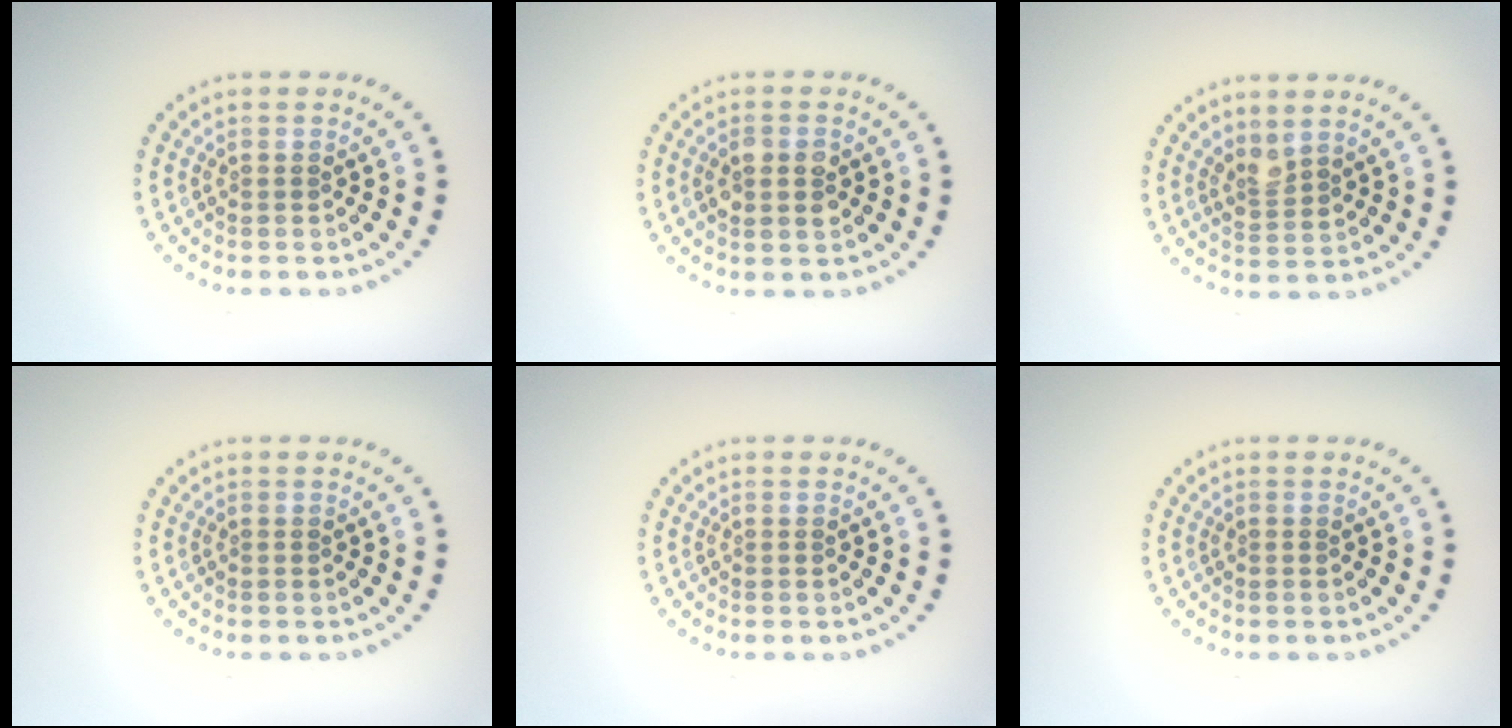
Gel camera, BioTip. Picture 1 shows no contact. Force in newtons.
{"total": 2.3, "press": 2.2, "slide": 0.4}
{"total": 1.8, "press": 1.5, "slide": 1.1}
{"total": 0.0}
{"total": 0.0}
{"total": 0.0}